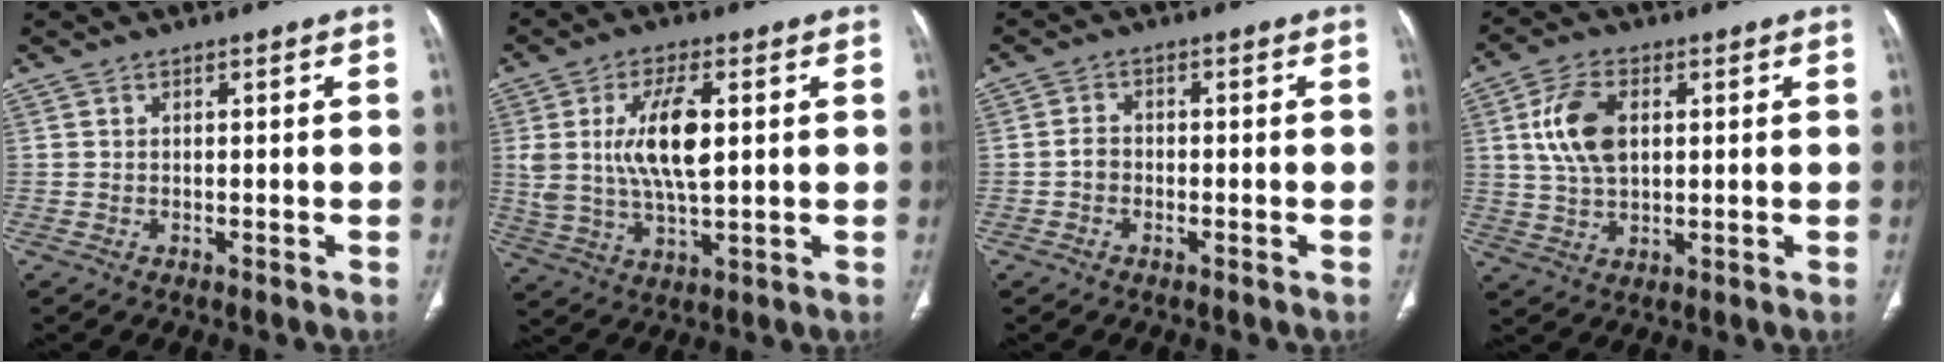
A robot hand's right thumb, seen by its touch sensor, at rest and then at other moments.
{"total": 12.3, "force": [2.4, 4.9, 11.0], "torque": [-0.213, -0.006, 0.048]}
{"total": 2.1, "force": [-0.7, 1.7, 1.1], "torque": [-0.007, 0.011, -0.016]}
{"total": 9.5, "force": [2.1, 5.6, 7.4], "torque": [-0.142, 0.001, 0.044]}